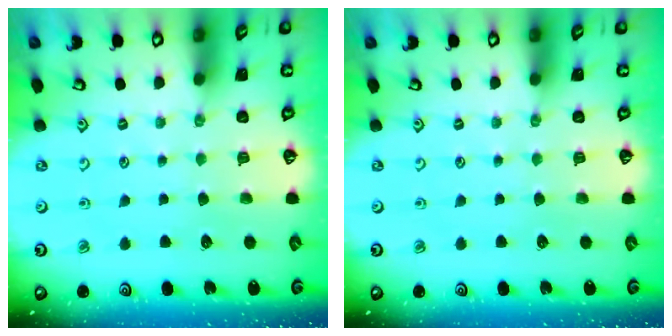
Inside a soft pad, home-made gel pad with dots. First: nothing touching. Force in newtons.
{"total": 0.0}